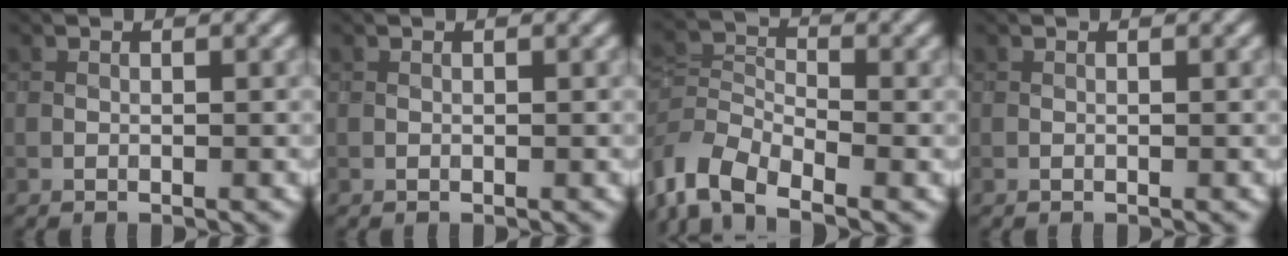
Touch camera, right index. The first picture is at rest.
{"total": 0.0}
{"total": 5.9, "force": [-3.7, 3.1, 3.4], "torque": [-0.066, 0.002, -0.084]}
{"total": 0.0}